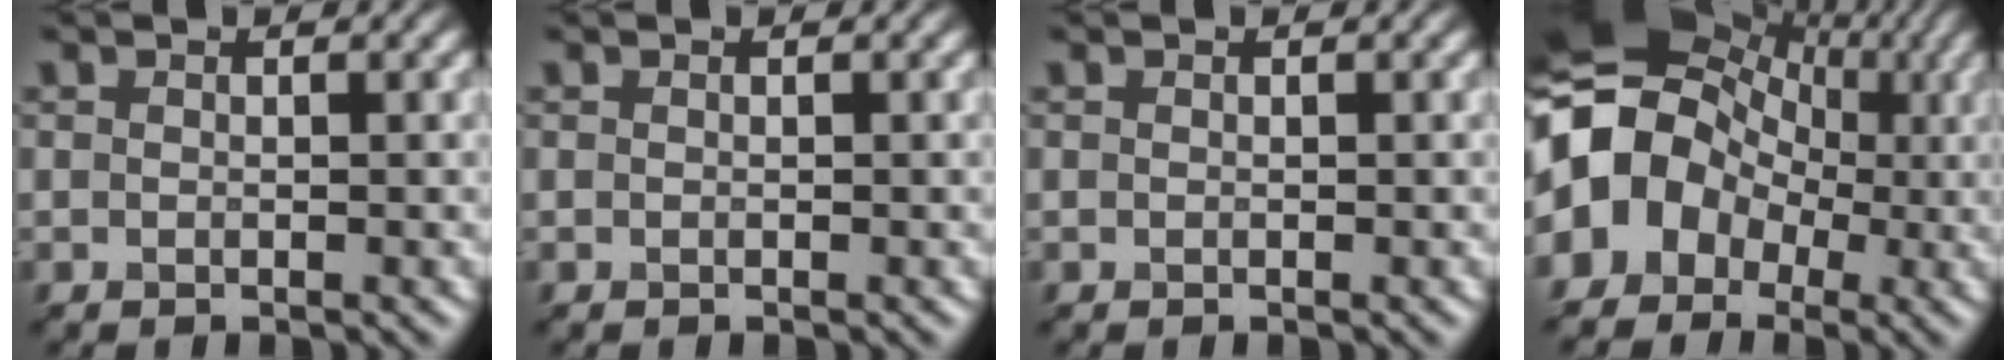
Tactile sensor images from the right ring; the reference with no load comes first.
{"total": 0.0}
{"total": 0.0}
{"total": 12.2, "force": [-0.3, 10.9, 5.4], "torque": [-0.101, 0.015, -0.021]}